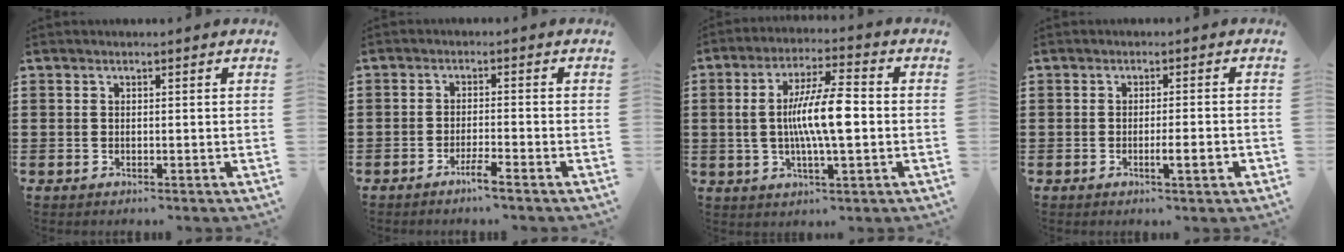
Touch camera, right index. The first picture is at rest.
{"total": 2.8, "force": [-2.1, -0.1, 1.8], "torque": [-0.039, -0.001, -0.041]}
{"total": 10.0, "force": [-0.3, 2.0, 9.8], "torque": [-0.184, 0.001, -0.010]}
{"total": 3.3, "force": [-1.1, 0.1, 3.1], "torque": [-0.050, -0.005, -0.020]}